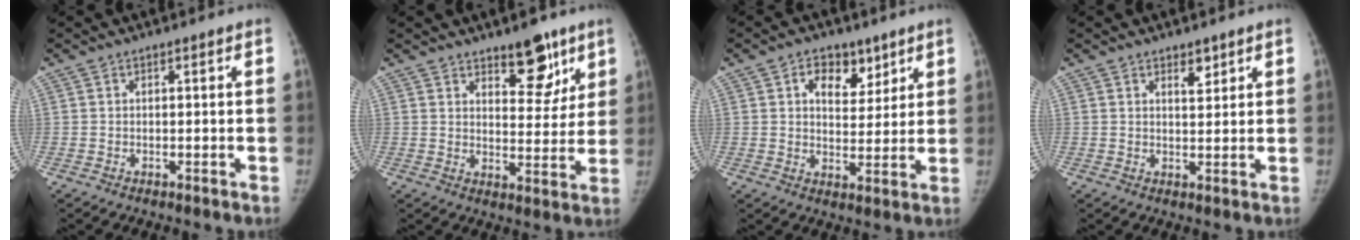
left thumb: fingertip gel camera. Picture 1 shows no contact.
{"total": 9.0, "force": [6.0, 4.2, 5.2], "torque": [-0.032, -0.041, 0.090]}
{"total": 7.6, "force": [4.0, 5.1, 4.0], "torque": [-0.027, -0.018, 0.060]}
{"total": 2.5, "force": [1.7, 1.2, 1.4], "torque": [-0.009, -0.013, 0.028]}